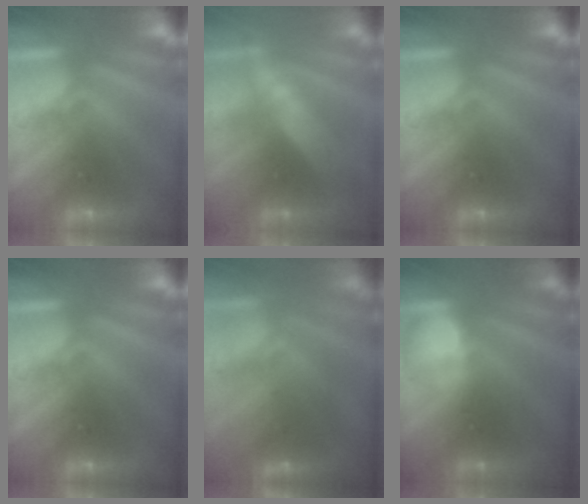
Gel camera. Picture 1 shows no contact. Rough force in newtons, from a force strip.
{"total": 4.6}
{"total": 0.0}
{"total": 0.0}
{"total": 10.4}
{"total": 2.4}